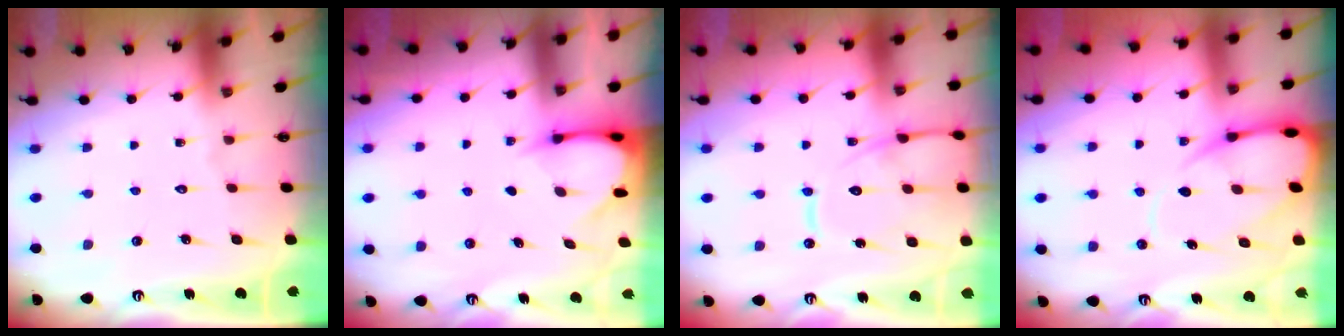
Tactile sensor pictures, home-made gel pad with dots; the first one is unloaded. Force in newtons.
{"total": 3.5, "press": 3.5, "slide": 0.3}
{"total": 13.3, "press": 13.2, "slide": 1.0}
{"total": 9.8, "press": 9.8, "slide": 0.9}